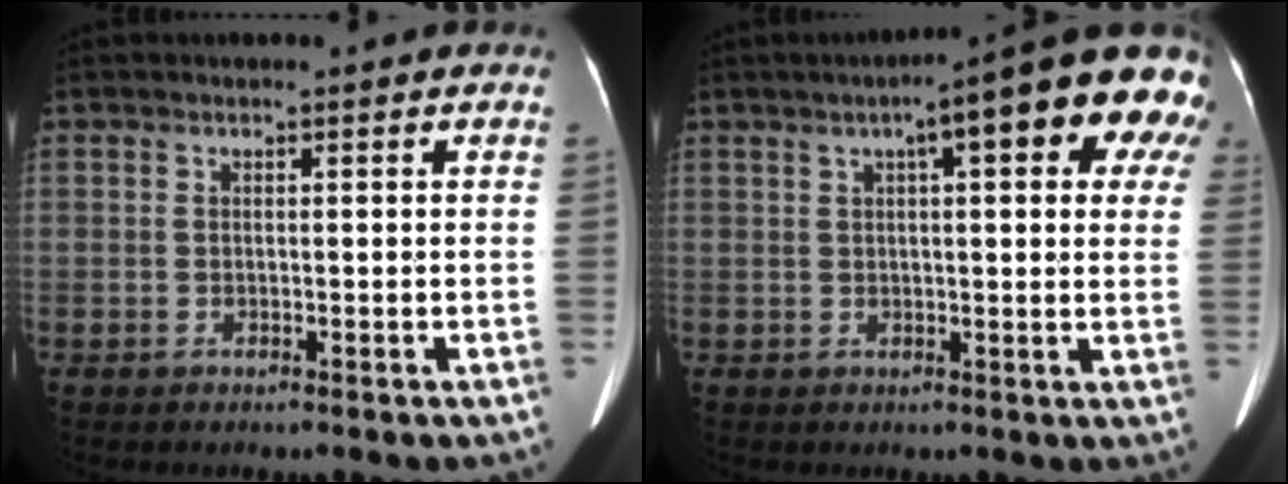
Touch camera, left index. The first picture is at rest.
{"total": 15.6, "force": [8.4, 2.9, 12.9], "torque": [-0.165, 0.025, 0.094]}